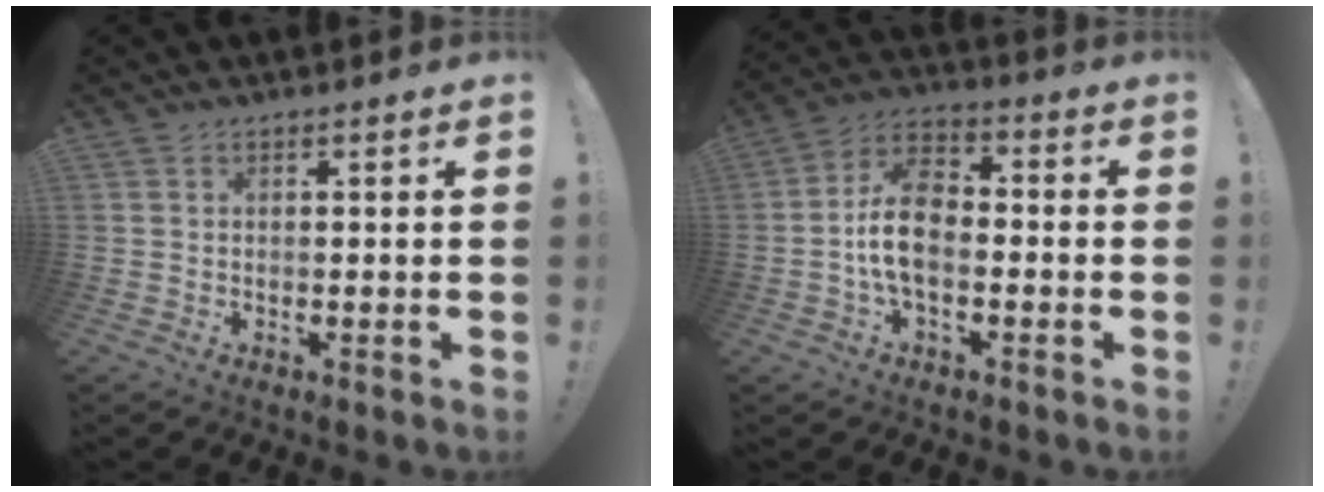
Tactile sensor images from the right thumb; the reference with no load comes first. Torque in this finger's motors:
{"motor_torque": [0.23, 0.43, 1.05, -0.35, 0.21]}